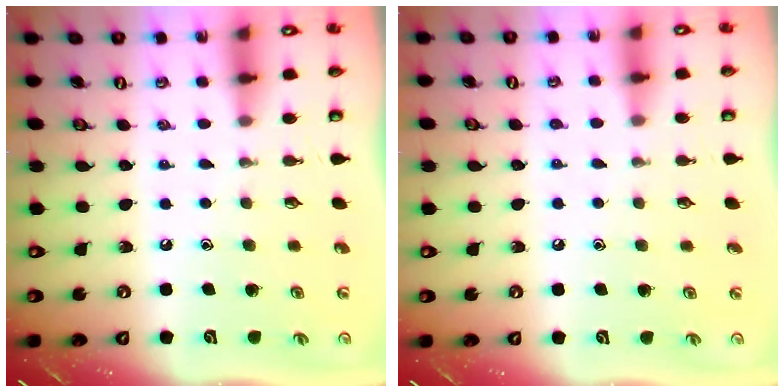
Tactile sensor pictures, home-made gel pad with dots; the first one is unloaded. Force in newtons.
{"total": 3.4, "press": 3.4, "slide": 0.5}